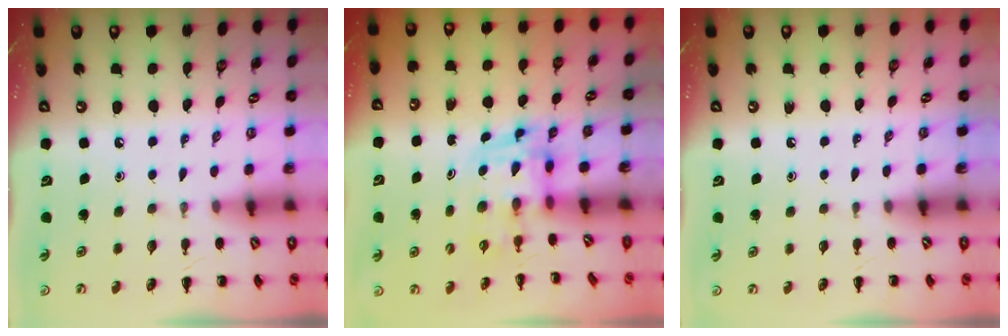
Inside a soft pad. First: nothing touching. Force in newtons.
{"total": 3.6, "press": 3.5, "slide": 0.6}
{"total": 0.0}